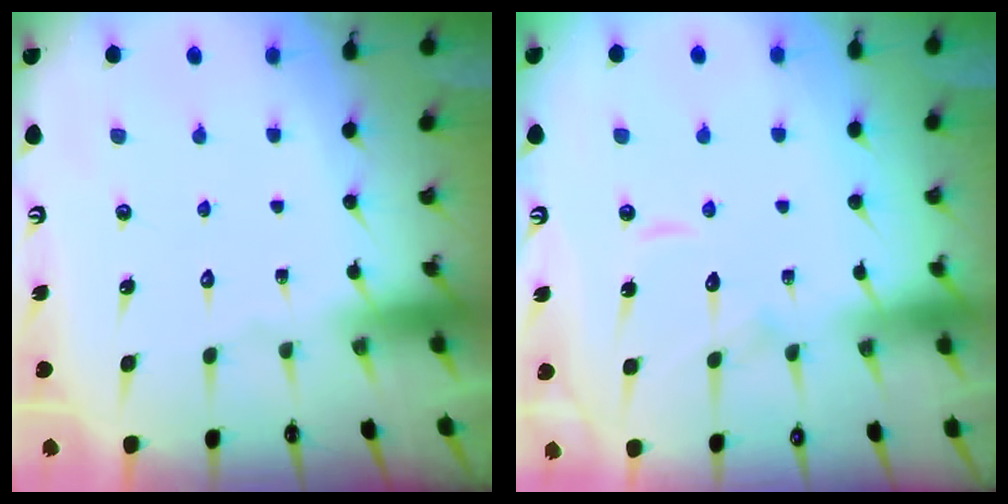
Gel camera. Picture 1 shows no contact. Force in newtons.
{"total": 7.4, "press": 7.3, "slide": 0.7}